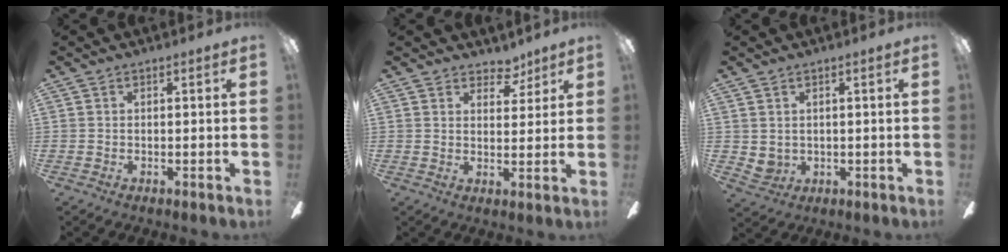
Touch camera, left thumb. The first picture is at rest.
{"total": 5.1, "force": [4.1, 2.7, 1.3], "torque": [-0.006, -0.023, 0.071]}
{"total": 2.7, "force": [1.6, 2.1, 0.6], "torque": [-0.018, -0.003, 0.031]}